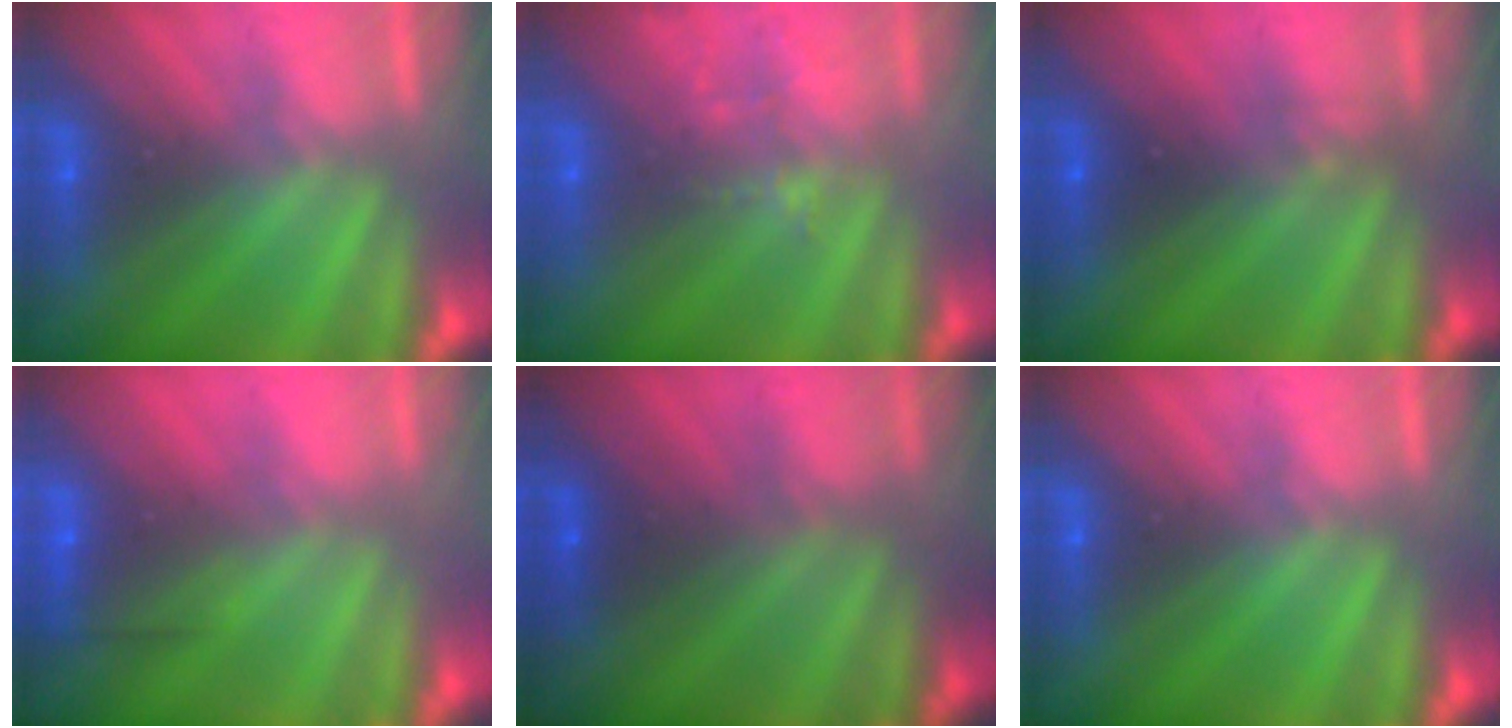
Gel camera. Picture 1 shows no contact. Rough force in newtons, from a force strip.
{"total": 1.6}
{"total": 2.3}
{"total": 2.6}
{"total": 1.9}
{"total": 0.0}